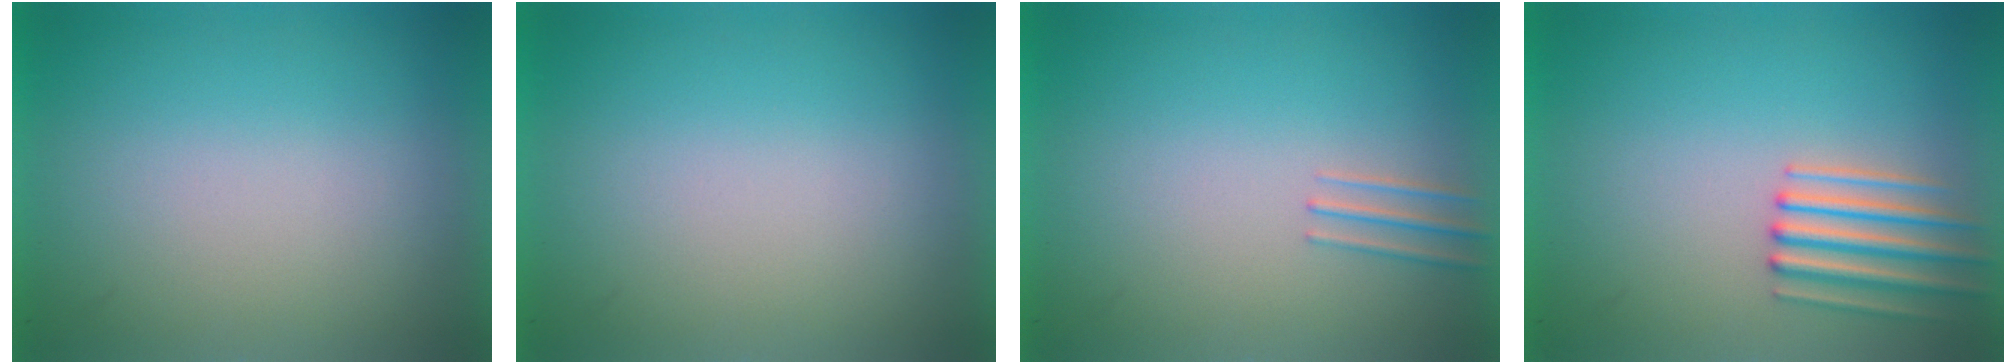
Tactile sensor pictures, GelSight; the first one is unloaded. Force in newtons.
{"total": 0.0}
{"total": 1.1}
{"total": 2.8}